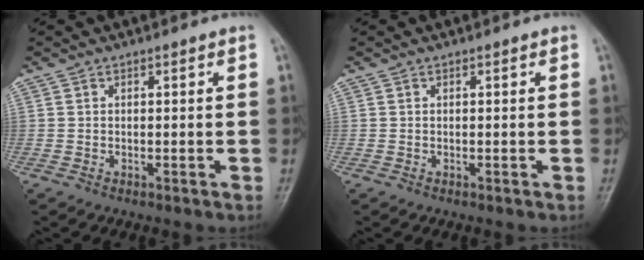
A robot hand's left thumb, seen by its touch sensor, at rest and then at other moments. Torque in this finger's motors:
{"motor_torque": [0.00, 0.00, -0.02, -0.07, 0.00]}